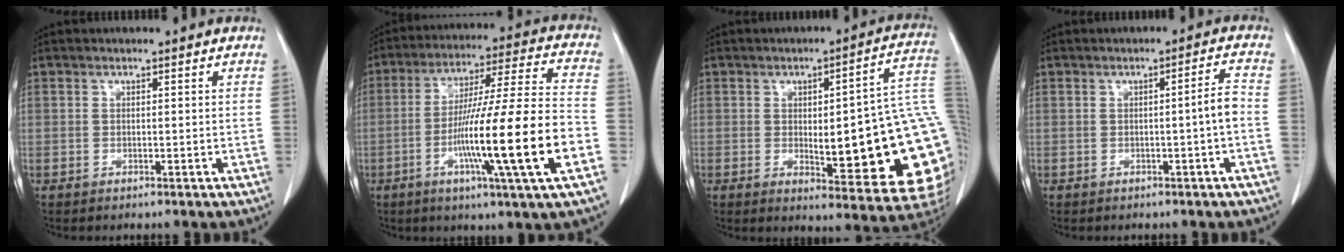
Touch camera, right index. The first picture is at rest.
{"total": 20.1, "force": [-6.1, -0.7, 19.1], "torque": [-0.317, -0.012, -0.106]}
{"total": 22.9, "force": [-0.7, 4.5, 22.4], "torque": [-0.198, 0.013, 0.001]}
{"total": 3.0, "force": [-0.8, -0.5, 2.8], "torque": [-0.038, 0.003, -0.012]}